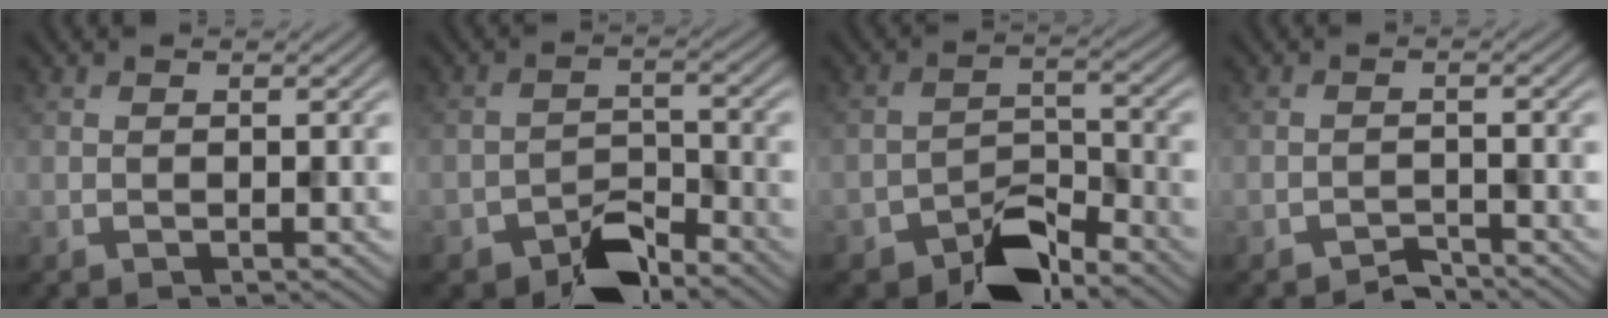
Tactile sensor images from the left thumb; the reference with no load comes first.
{"total": 6.2, "force": [-4.6, 2.7, 3.0], "torque": [-0.048, -0.001, -0.089]}
{"total": 7.8, "force": [-5.8, 3.3, 4.0], "torque": [-0.059, -0.001, -0.112]}
{"total": 1.7, "force": [-1.6, 0.3, 0.4], "torque": [-0.003, 0.006, -0.034]}